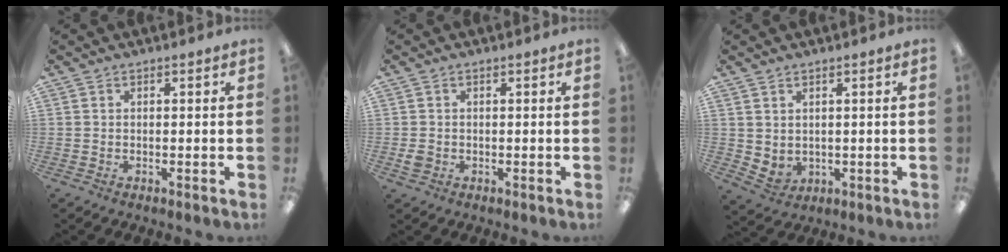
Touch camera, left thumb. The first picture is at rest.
{"total": 1.8, "force": [-0.2, 1.5, 0.9], "torque": [-0.015, 0.004, -0.004]}
{"total": 2.7, "force": [2.0, 1.7, 0.8], "torque": [-0.019, -0.012, 0.039]}